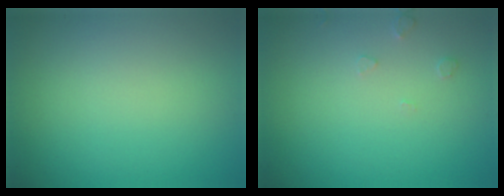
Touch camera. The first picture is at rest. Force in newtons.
{"total": 0.9, "press": 0.9, "slide": 0.2}